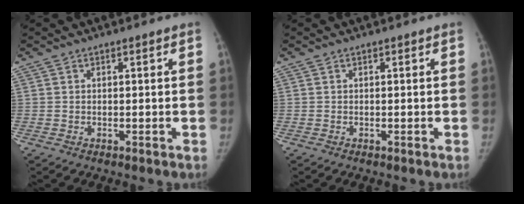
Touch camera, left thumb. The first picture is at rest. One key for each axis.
{"total": 0.0}